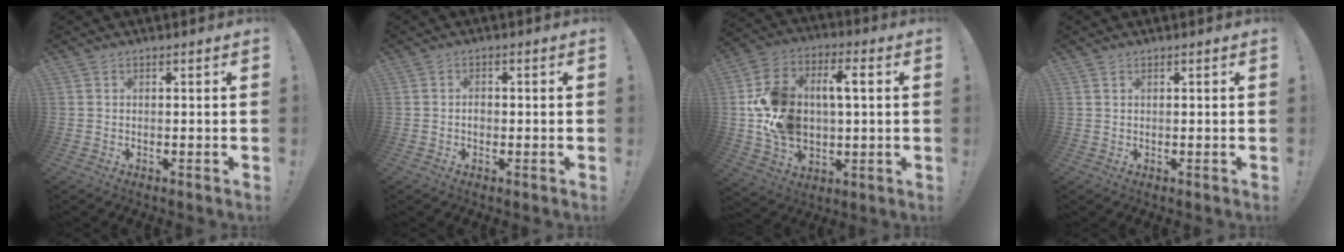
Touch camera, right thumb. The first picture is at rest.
{"total": 1.7, "force": [-0.8, 1.3, 0.8], "torque": [-0.005, 0.002, -0.017]}
{"total": 17.1, "force": [1.9, 11.9, 12.1], "torque": [-0.213, 0.002, 0.037]}
{"total": 0.7, "force": [0.6, 0.3, 0.3], "torque": [-0.005, -0.001, 0.012]}